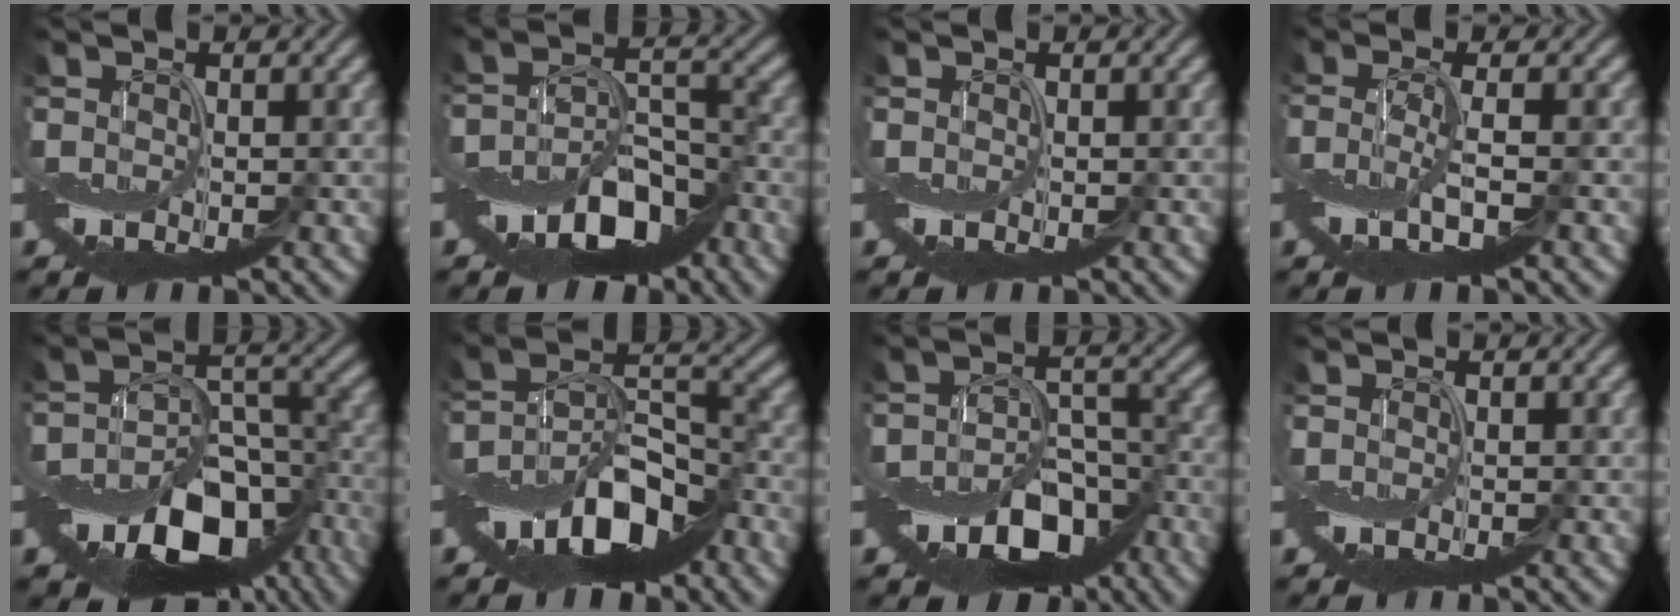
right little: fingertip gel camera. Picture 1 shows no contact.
{"total": 8.2, "force": [-5.3, 3.7, 5.1], "torque": [-0.078, -0.005, -0.093]}
{"total": 0.0}
{"total": 3.2, "force": [-0.9, 0.5, 3.0], "torque": [-0.068, 0.001, -0.019]}
{"total": 12.0, "force": [-7.6, 6.3, 6.9], "torque": [-0.120, -0.001, -0.116]}
{"total": 9.9, "force": [-5.9, 4.2, 6.8], "torque": [-0.112, 0.006, -0.111]}
{"total": 9.0, "force": [-6.2, 4.4, 4.9], "torque": [-0.070, 0.000, -0.101]}
{"total": 0.0}